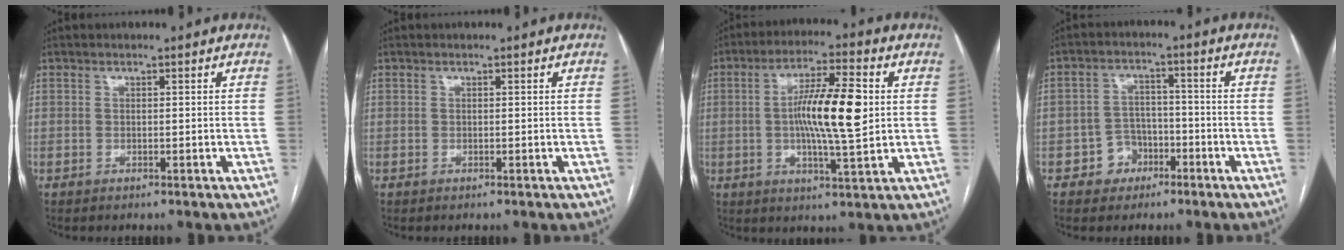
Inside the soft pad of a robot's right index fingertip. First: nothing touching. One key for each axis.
{"total": 0.0}
{"total": 12.1, "fx": 0.9, "fy": 1.5, "fz": 12.0, "tx": -0.209, "ty": 0.005, "tz": 0.011}
{"total": 5.0, "fx": -2.5, "fy": 4.2, "fz": 0.9, "tx": -0.009, "ty": 0.018, "tz": -0.037}